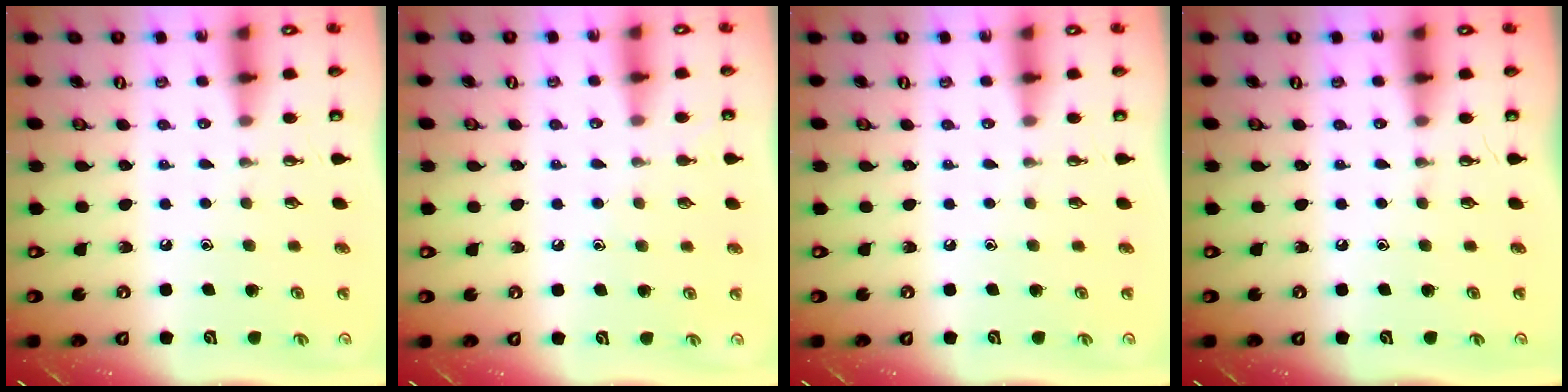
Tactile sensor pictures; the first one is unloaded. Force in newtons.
{"total": 2.9, "press": 2.9, "slide": 0.4}
{"total": 0.0}
{"total": 0.0}